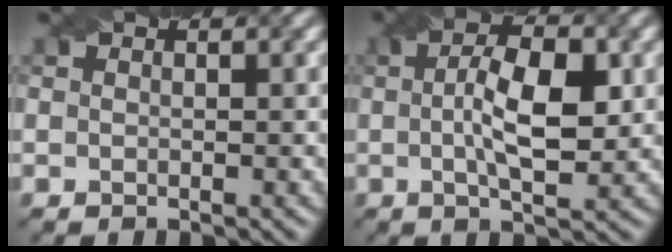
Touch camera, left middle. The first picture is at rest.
{"total": 6.5, "force": [0.5, 2.1, 6.1], "torque": [-0.100, 0.005, 0.006]}